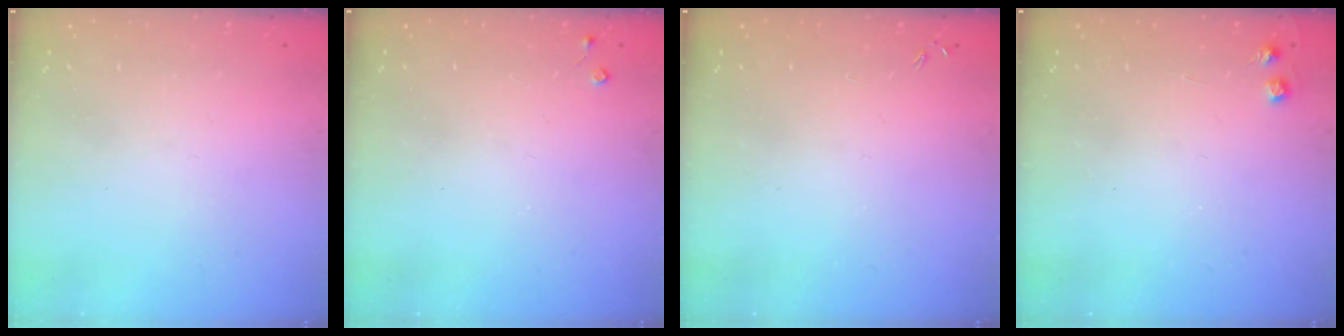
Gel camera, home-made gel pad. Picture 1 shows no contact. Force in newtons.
{"total": 2.7, "press": 2.7, "slide": 0.4}
{"total": 0.0}
{"total": 4.1, "press": 4.0, "slide": 0.5}